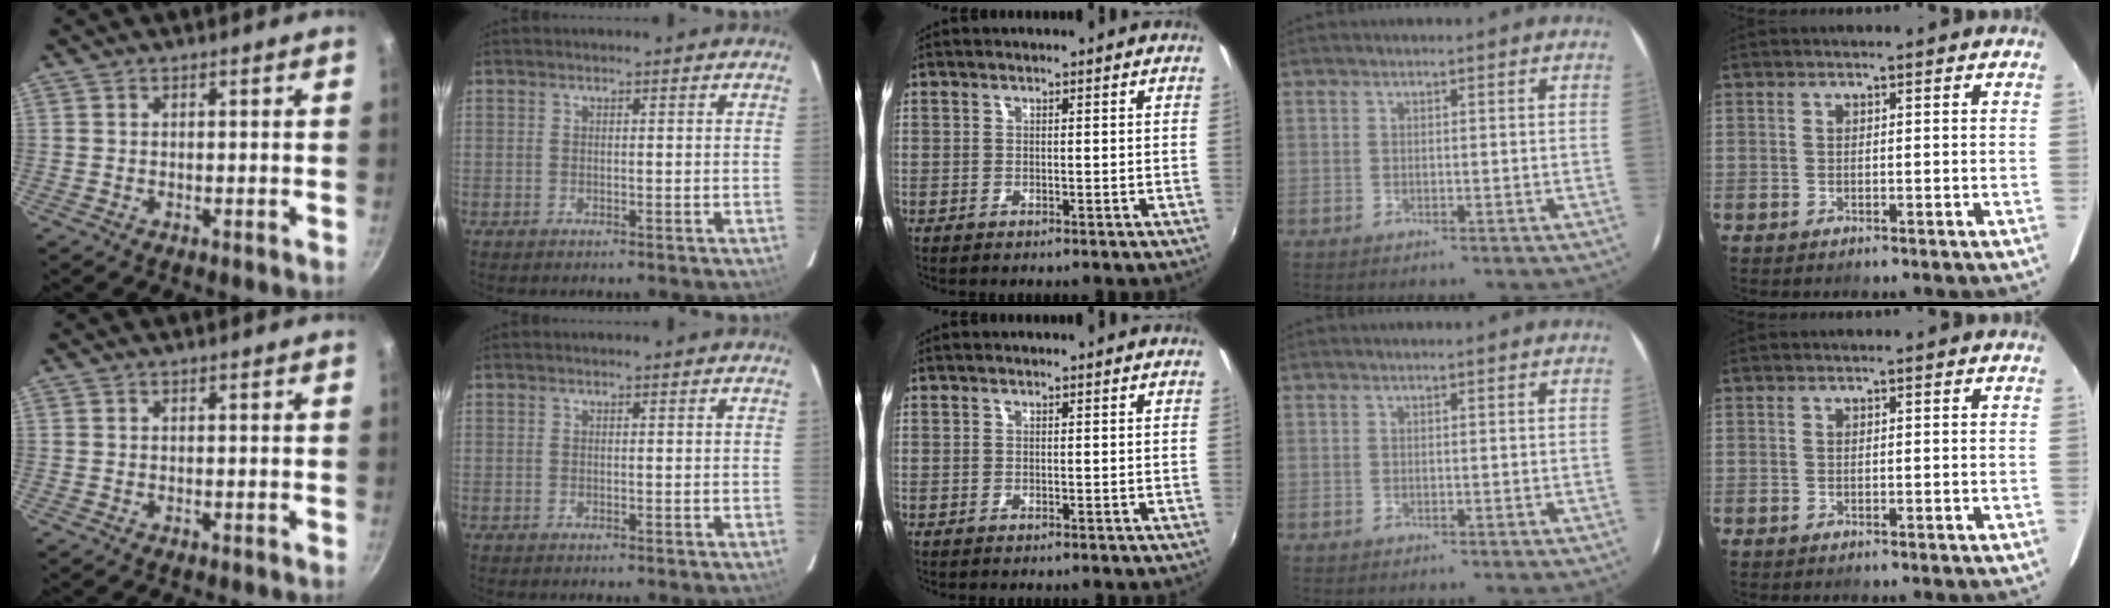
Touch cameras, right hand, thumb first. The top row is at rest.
{}